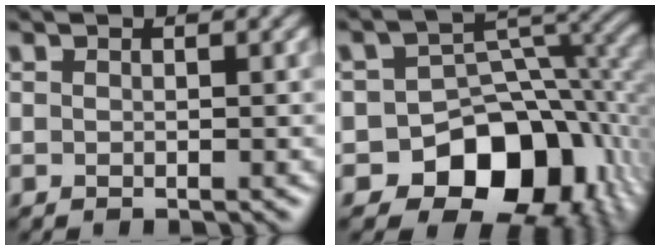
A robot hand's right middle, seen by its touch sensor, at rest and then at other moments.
{"total": 11.5, "force": [-5.2, 7.9, 6.5], "torque": [-0.082, -0.012, -0.079]}